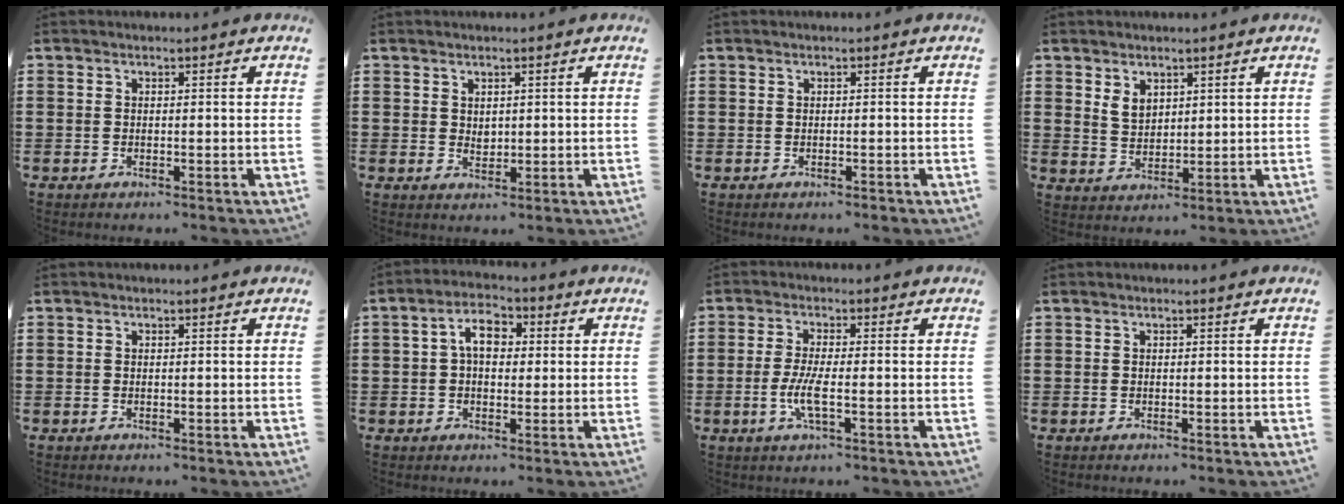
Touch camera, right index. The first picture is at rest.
{"total": 1.6, "force": [0.9, 1.2, 0.5], "torque": [-0.013, 0.006, 0.017]}
{"total": 0.0}
{"total": 3.1, "force": [2.0, 2.1, 1.2], "torque": [-0.031, 0.008, 0.037]}
{"total": 0.0}
{"total": 5.2, "force": [0.5, 3.2, 4.0], "torque": [-0.078, 0.010, 0.003]}
{"total": 4.7, "force": [-1.3, 0.7, 4.4], "torque": [-0.098, -0.010, -0.029]}
{"total": 0.0}